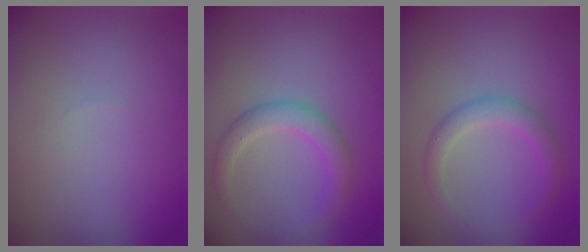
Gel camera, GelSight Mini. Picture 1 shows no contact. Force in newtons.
{"total": 2.8, "press": 2.8, "slide": 0.1}
{"total": 2.3, "press": 2.3, "slide": 0.1}